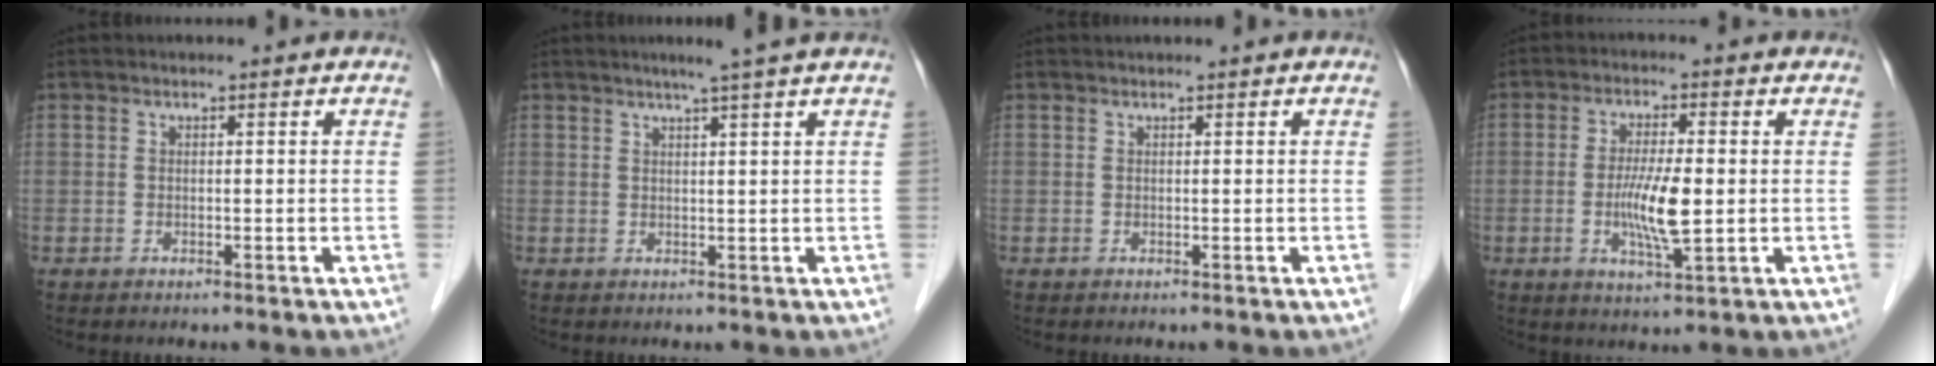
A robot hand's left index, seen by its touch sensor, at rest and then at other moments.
{"total": 4.0, "force": [2.9, -1.1, 2.4], "torque": [-0.029, -0.001, 0.043]}
{"total": 0.8, "force": [0.8, 0.1, 0.2], "torque": [0.004, 0.014, 0.016]}
{"total": 6.8, "force": [-0.8, 1.1, 6.7], "torque": [-0.128, -0.013, -0.015]}